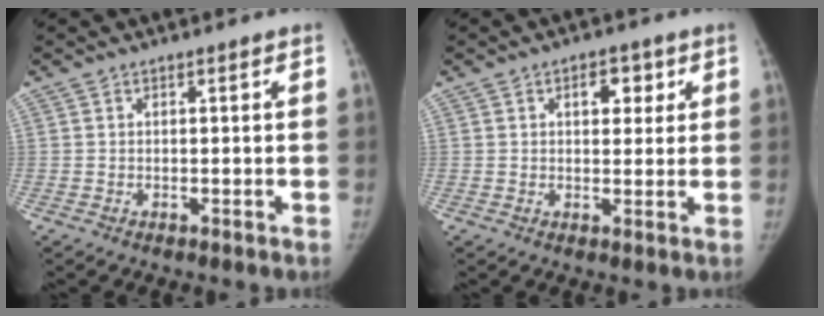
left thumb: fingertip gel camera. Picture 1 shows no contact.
{"total": 5.1, "force": [2.2, 3.1, 3.4], "torque": [-0.018, -0.006, 0.028]}